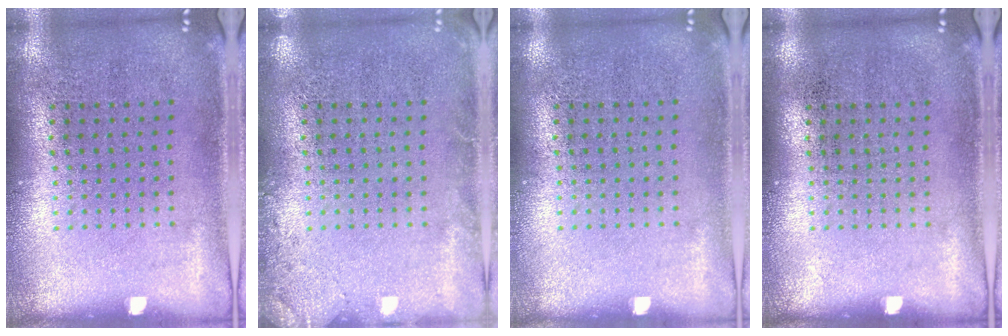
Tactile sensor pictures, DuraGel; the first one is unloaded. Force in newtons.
{"total": 1.4, "press": 1.4, "slide": 0.3}
{"total": 0.0}
{"total": 0.0}